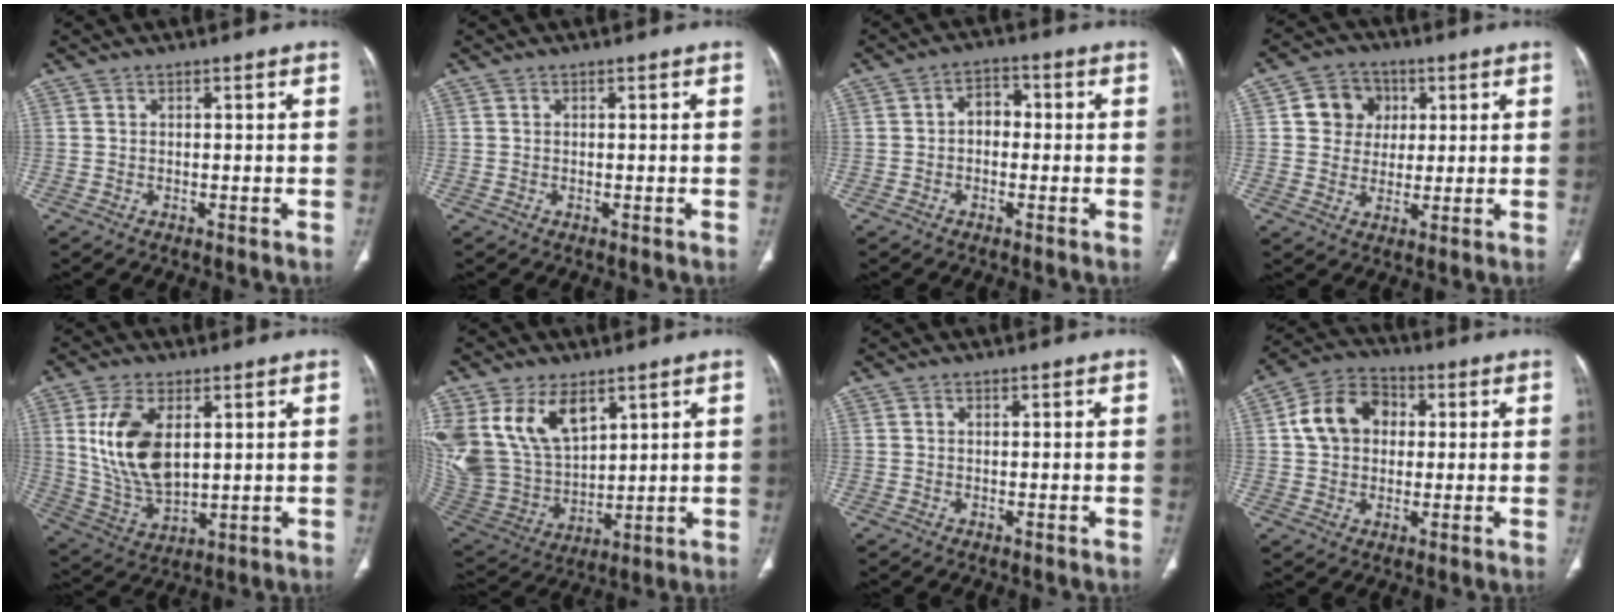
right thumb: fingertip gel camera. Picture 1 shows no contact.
{"total": 0.0}
{"total": 4.2, "force": [-0.3, 3.1, 2.8], "torque": [-0.026, 0.017, -0.016]}
{"total": 8.3, "force": [2.2, 7.5, 2.9], "torque": [-0.006, 0.000, 0.033]}
{"total": 14.1, "force": [3.5, 7.8, 11.2], "torque": [-0.216, -0.018, 0.079]}
{"total": 18.2, "force": [8.5, 11.2, 11.5], "torque": [-0.217, -0.027, 0.185]}
{"total": 0.0}
{"total": 11.1, "force": [1.8, 8.7, 6.7], "torque": [-0.100, 0.019, 0.022]}